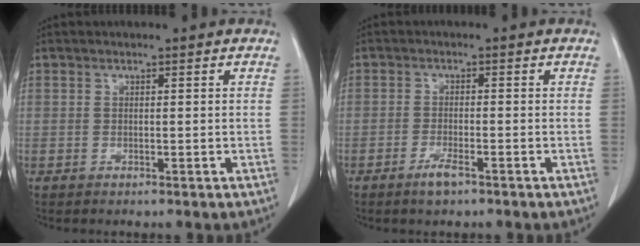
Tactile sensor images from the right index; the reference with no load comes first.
{"total": 2.8, "force": [-1.9, 0.5, 1.9], "torque": [-0.039, -0.001, -0.035]}